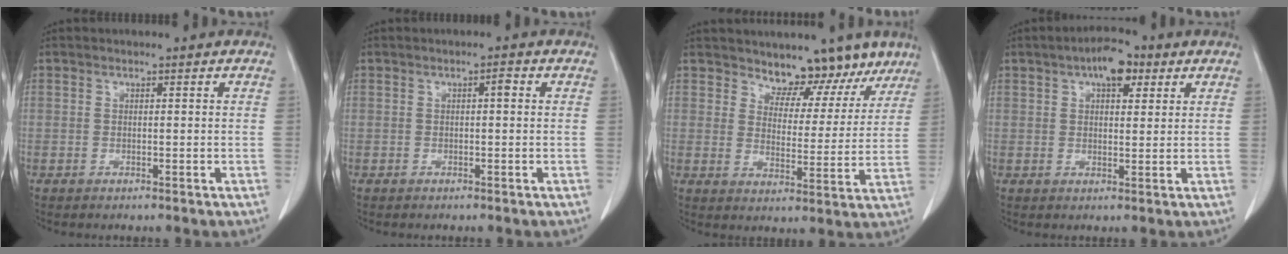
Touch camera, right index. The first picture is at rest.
{"total": 1.2, "force": [0.2, 0.3, 1.1], "torque": [-0.016, 0.004, 0.002]}
{"total": 8.8, "force": [7.5, 3.9, 2.5], "torque": [-0.014, -0.008, 0.096]}
{"total": 5.9, "force": [3.1, 2.5, 4.3], "torque": [-0.068, 0.014, 0.044]}